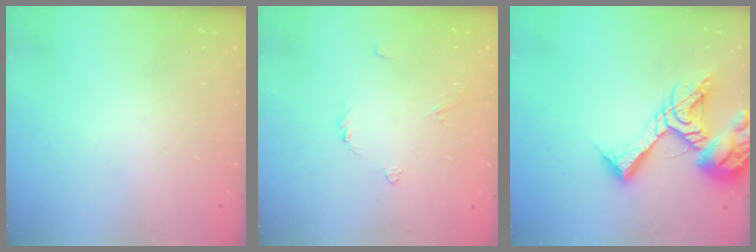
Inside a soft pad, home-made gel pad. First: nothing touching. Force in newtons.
{"total": 3.4, "press": 3.4, "slide": 0.5}
{"total": 15.2, "press": 15.2, "slide": 1.0}